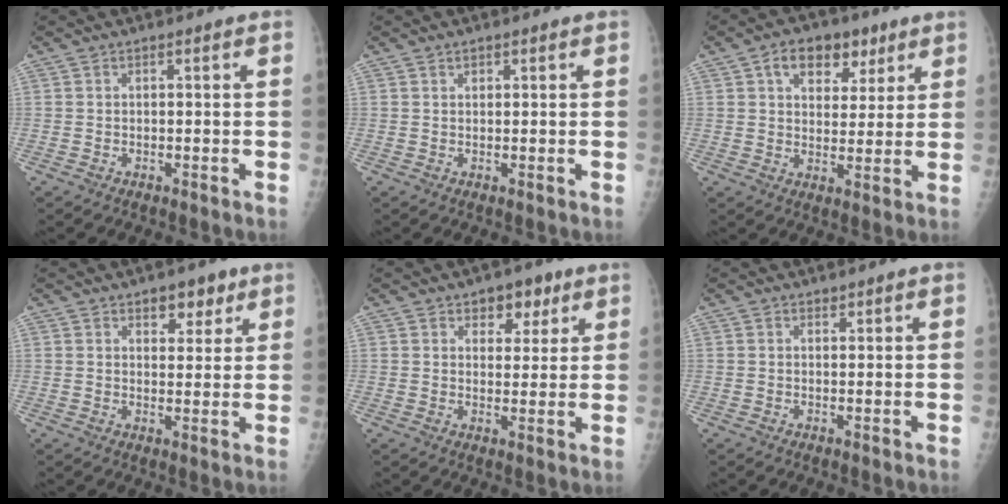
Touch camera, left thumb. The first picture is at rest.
{"total": 0.9, "force": [0.6, 0.6, 0.3], "torque": [0.000, -0.003, 0.008]}
{"total": 9.9, "force": [5.0, 6.5, 5.4], "torque": [-0.046, -0.011, 0.074]}
{"total": 5.3, "force": [3.2, 3.1, 2.8], "torque": [-0.007, -0.016, 0.044]}
{"total": 5.8, "force": [3.4, 3.9, 2.8], "torque": [-0.003, -0.014, 0.045]}
{"total": 0.6, "force": [0.5, 0.3, 0.0], "torque": [0.007, -0.004, 0.006]}